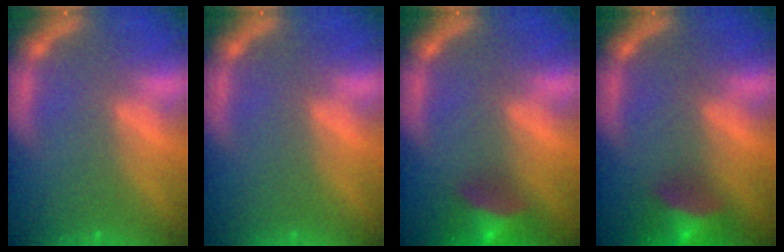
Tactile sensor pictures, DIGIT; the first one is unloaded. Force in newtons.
{"total": 0.0}
{"total": 5.5}
{"total": 5.5}